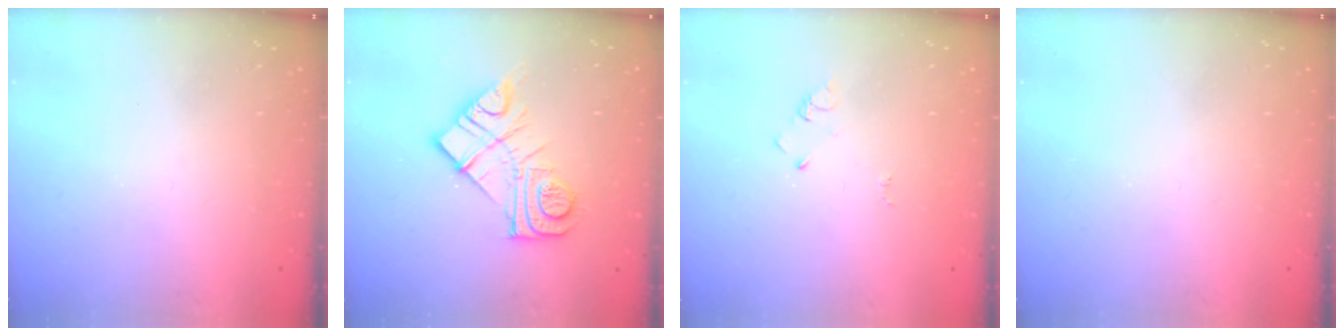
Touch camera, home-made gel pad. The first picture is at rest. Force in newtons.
{"total": 13.9, "press": 13.8, "slide": 0.9}
{"total": 2.9, "press": 2.9, "slide": 0.3}
{"total": 0.0}